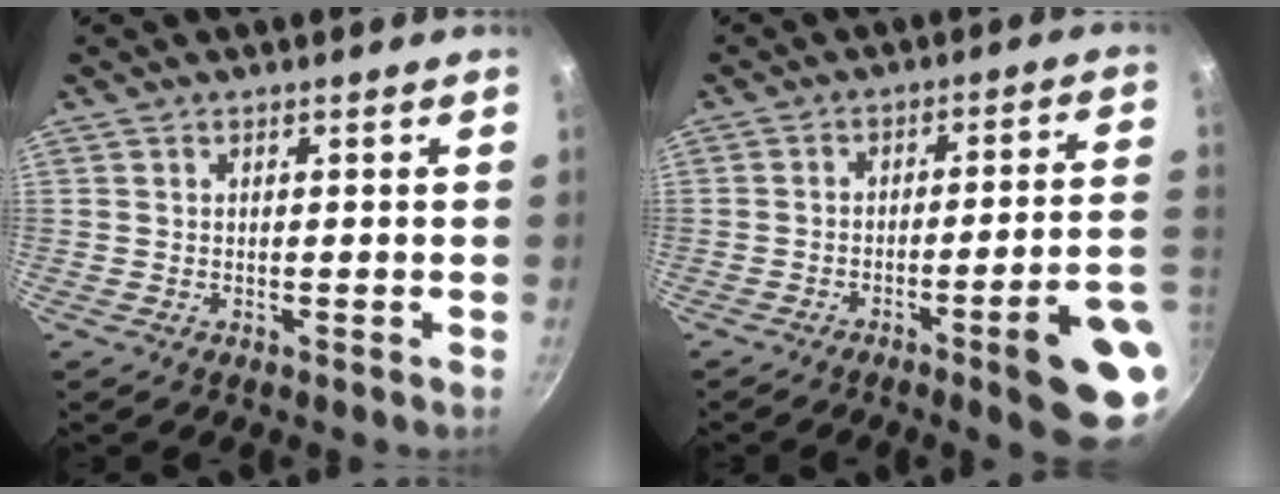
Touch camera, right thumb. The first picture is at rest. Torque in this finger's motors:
{"motor_torque": [3.49, 1.52, 0.97, -0.92, 0.34]}